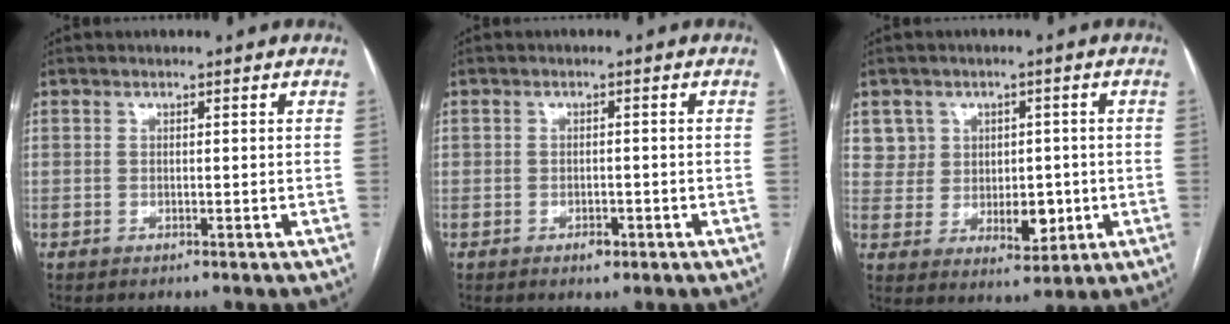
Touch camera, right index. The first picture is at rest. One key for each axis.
{"total": 1.7, "fx": -1.0, "fy": 0.9, "fz": 1.0, "tx": -0.014, "ty": 0.002, "tz": -0.010}
{"total": 6.8, "fx": 0.9, "fy": 6.2, "fz": 2.8, "tx": -0.029, "ty": 0.011, "tz": 0.029}